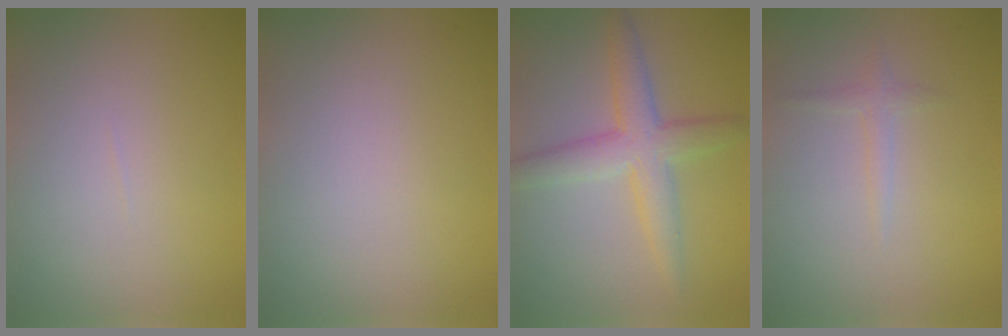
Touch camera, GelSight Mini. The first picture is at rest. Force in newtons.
{"total": 0.0}
{"total": 4.7, "press": 4.7, "slide": 0.1}
{"total": 1.0, "press": 1.0, "slide": 0.1}